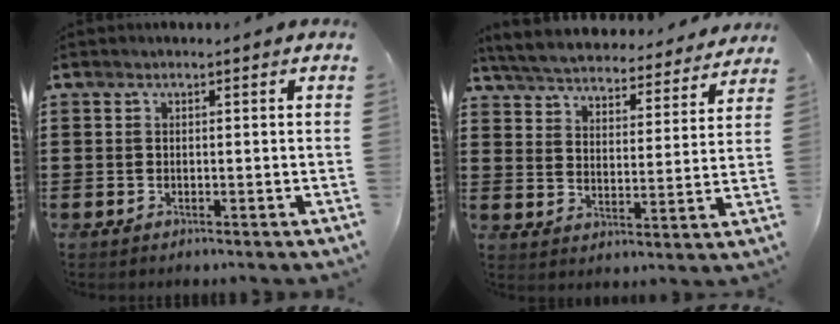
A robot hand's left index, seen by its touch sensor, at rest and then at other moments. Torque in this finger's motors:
{"motor_torque": [1.10, -1.04, 1.05, 0.16]}